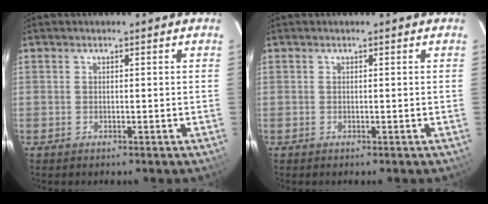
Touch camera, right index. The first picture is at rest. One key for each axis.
{"total": 0.0}